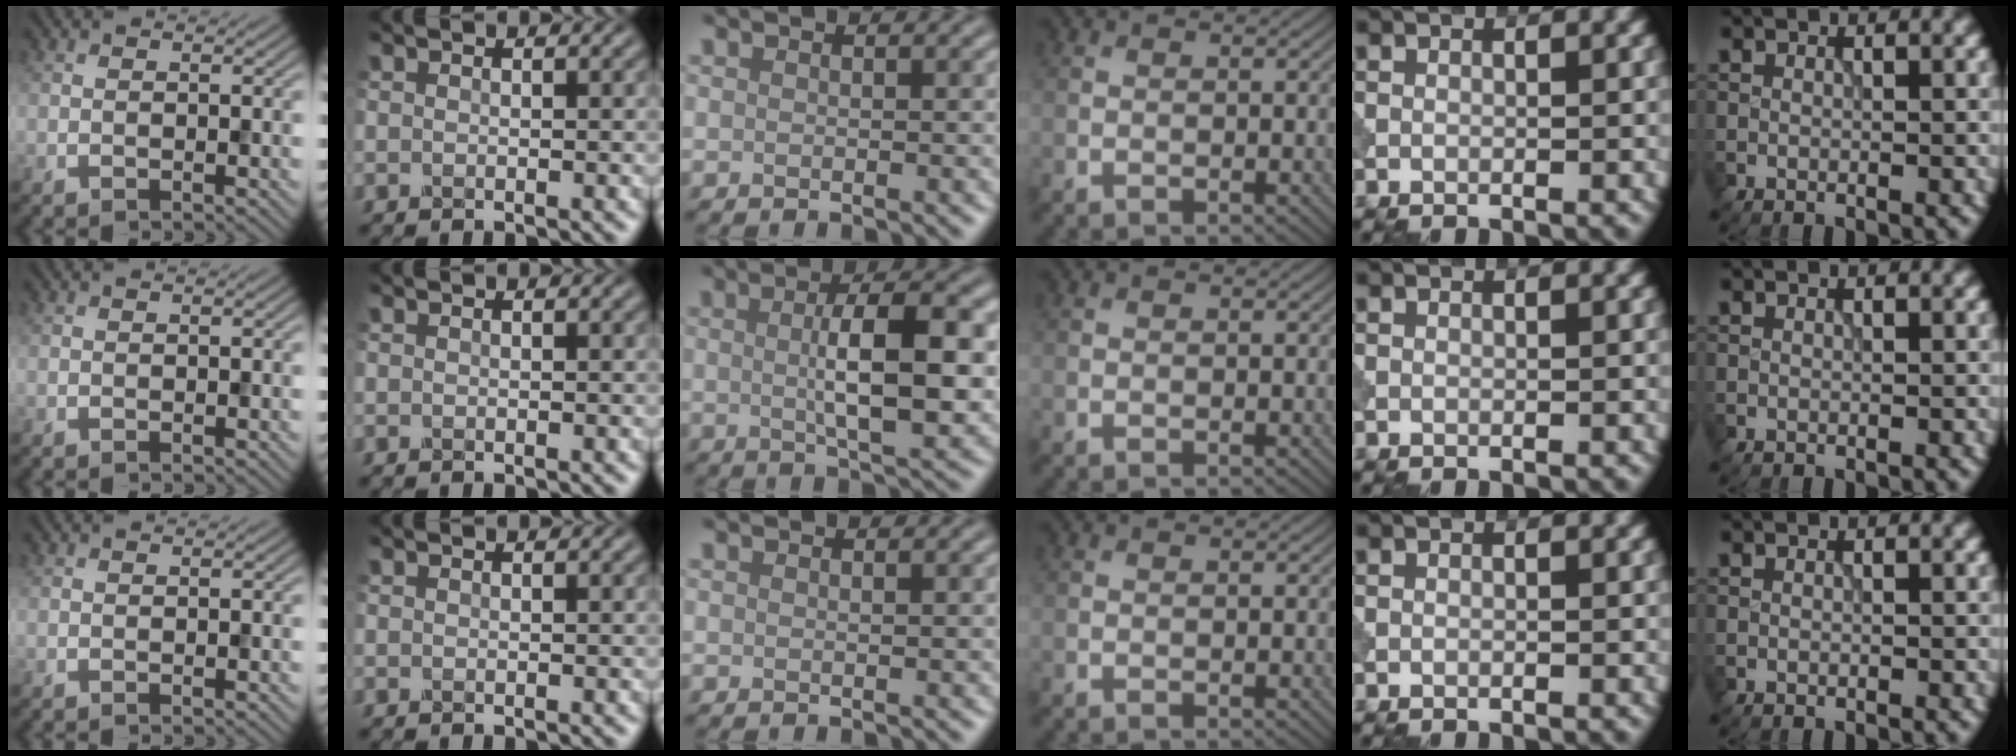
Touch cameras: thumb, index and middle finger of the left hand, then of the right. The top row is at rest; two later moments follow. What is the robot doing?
{"motion": "dispense", "object": "dispenser bottle"}